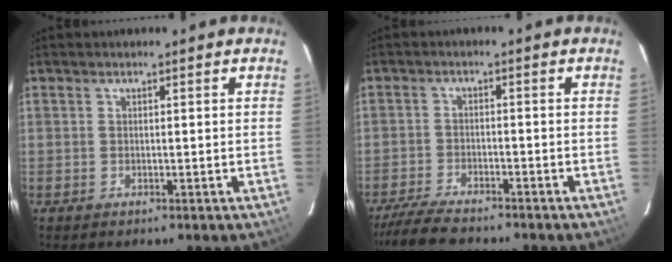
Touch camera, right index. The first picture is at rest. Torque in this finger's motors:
{"motor_torque": [0.21, -0.12, 0.07, 0.06]}